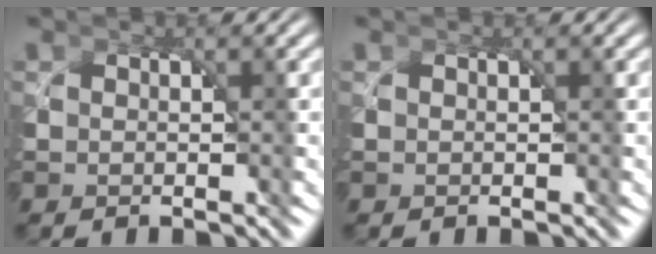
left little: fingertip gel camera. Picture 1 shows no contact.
{"total": 0.0}